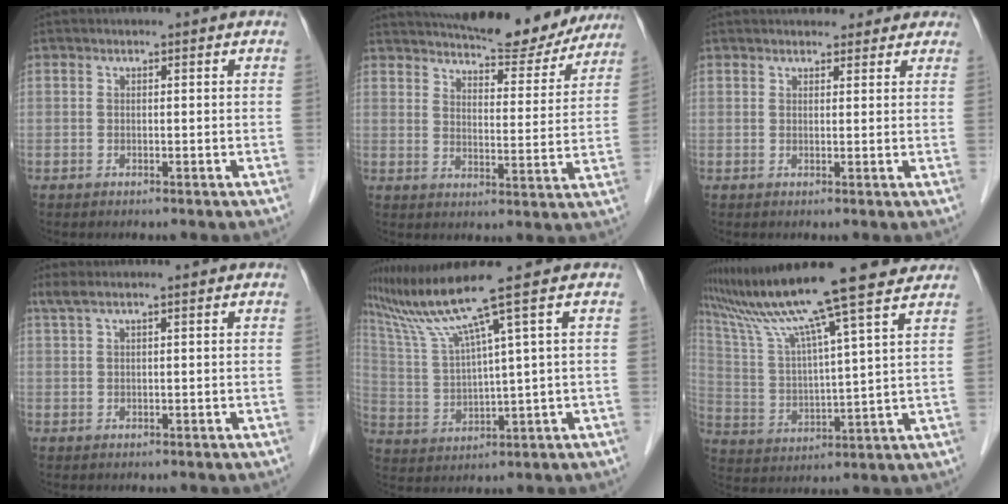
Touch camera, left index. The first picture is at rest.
{"total": 19.5, "force": [17.6, 4.8, 7.0], "torque": [-0.100, 0.001, 0.229]}
{"total": 9.0, "force": [7.8, 3.4, 2.8], "torque": [-0.015, 0.023, 0.090]}
{"total": 3.3, "force": [2.6, -0.1, 2.1], "torque": [-0.045, 0.034, 0.051]}
{"total": 9.2, "force": [6.6, -3.0, 5.7], "torque": [-0.115, 0.003, 0.134]}
{"total": 19.2, "force": [15.9, -0.8, 10.8], "torque": [-0.193, 0.017, 0.253]}